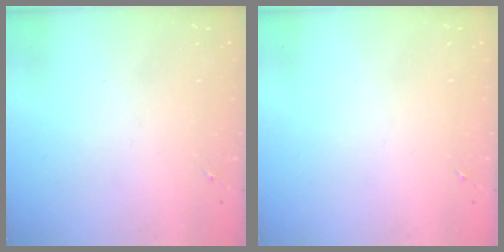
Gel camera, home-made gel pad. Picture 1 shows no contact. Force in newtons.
{"total": 0.0}